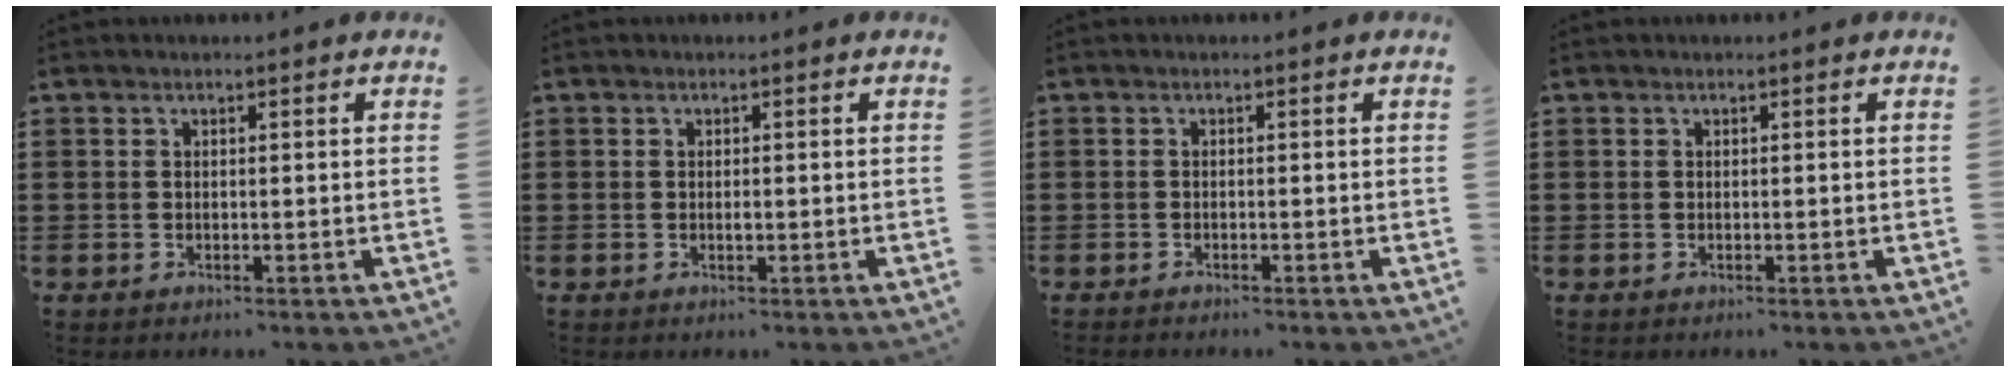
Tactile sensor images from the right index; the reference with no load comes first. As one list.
[{"total": 0.8, "force": [-0.1, 0.3, 0.7], "torque": [-0.016, -0.002, -0.002]}, {"total": 0.6, "force": [-0.6, 0.1, 0.0], "torque": [-0.001, 0.000, -0.012]}, {"total": 0.0}]